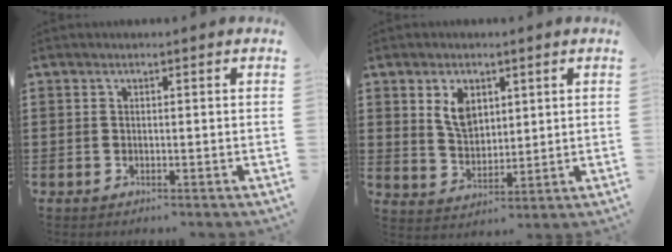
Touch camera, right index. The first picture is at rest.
{"total": 5.4, "force": [2.4, 3.4, 3.4], "torque": [-0.071, 0.008, 0.041]}